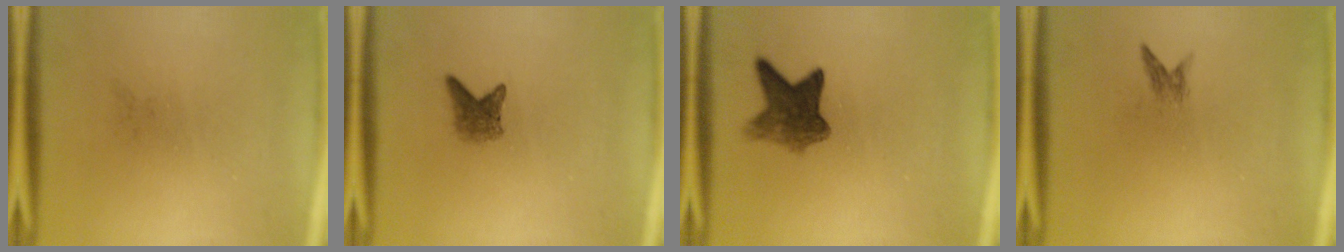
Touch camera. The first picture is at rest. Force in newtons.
{"total": 2.4}
{"total": 6.1}
{"total": 0.9}